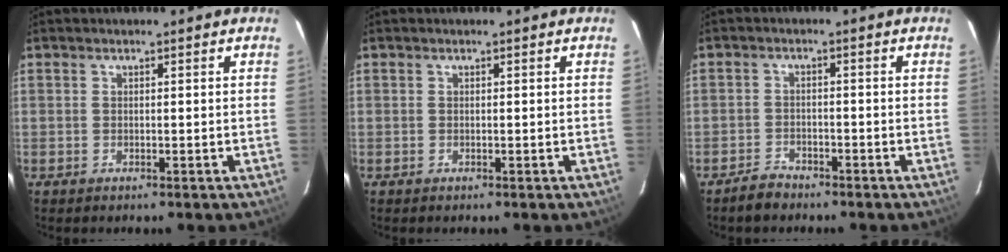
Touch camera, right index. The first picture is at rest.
{"total": 0.0}
{"total": 3.4, "force": [-2.8, 1.8, 0.5], "torque": [-0.019, 0.010, -0.049]}